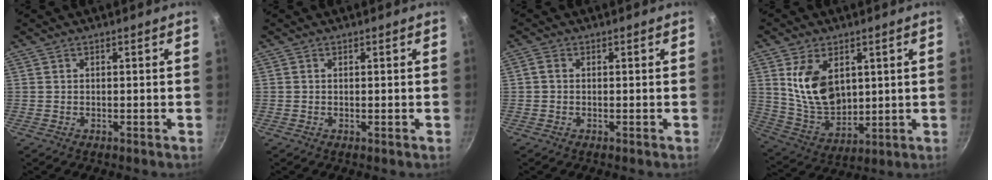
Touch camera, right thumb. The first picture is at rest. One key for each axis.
{"total": 0.0}
{"total": 1.3, "fx": 0.0, "fy": 1.1, "fz": 0.8, "tx": -0.016, "ty": 0.006, "tz": -0.001}
{"total": 13.5, "fx": 3.9, "fy": 8.8, "fz": 9.4, "tx": -0.144, "ty": -0.033, "tz": 0.091}